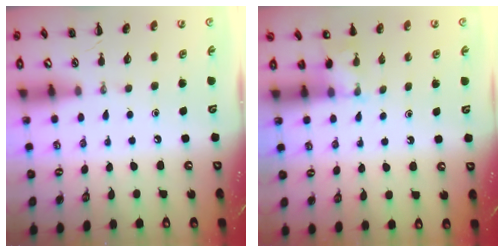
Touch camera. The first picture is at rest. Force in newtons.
{"total": 3.6, "press": 3.4, "slide": 1.2}